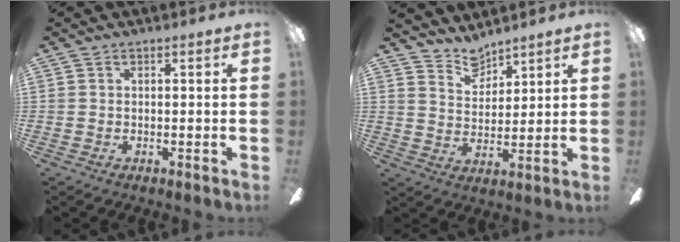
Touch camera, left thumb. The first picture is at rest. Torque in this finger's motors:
{"motor_torque": [0.01, -0.06, -0.01, -0.20, 0.03]}